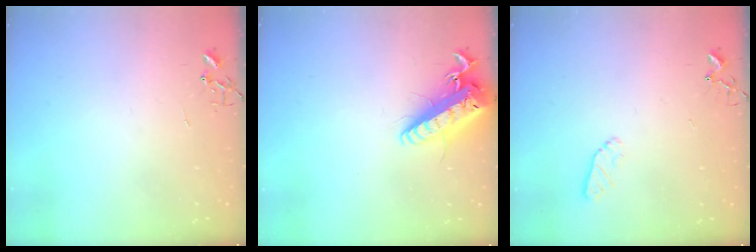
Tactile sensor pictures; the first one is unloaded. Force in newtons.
{"total": 20.4, "press": 19.9, "slide": 4.5}
{"total": 5.6, "press": 5.5, "slide": 1.0}